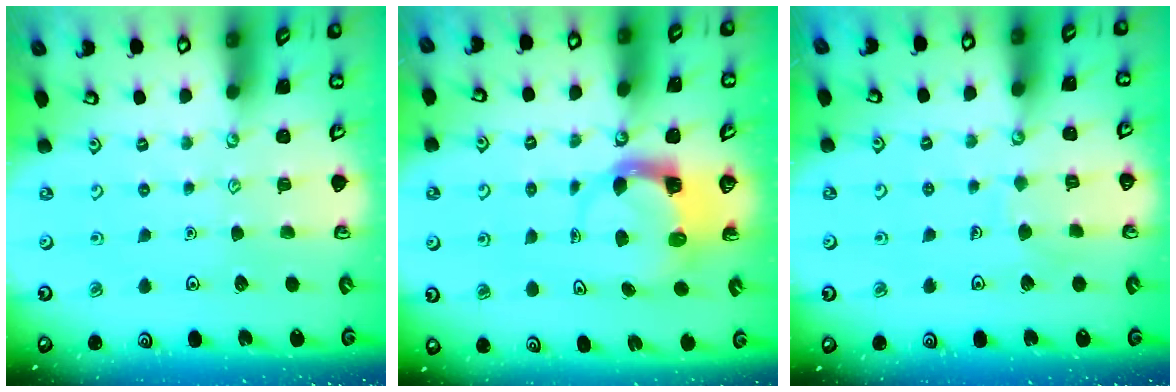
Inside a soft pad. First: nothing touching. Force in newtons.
{"total": 3.6, "press": 3.5, "slide": 0.5}
{"total": 5.4, "press": 5.4, "slide": 0.3}